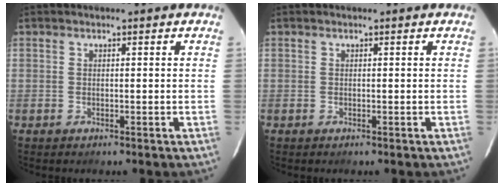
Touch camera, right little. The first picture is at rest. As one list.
[{"total": 0.0}]